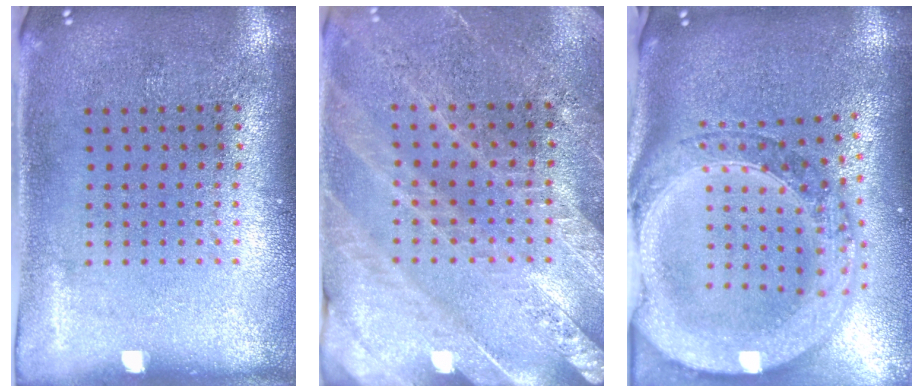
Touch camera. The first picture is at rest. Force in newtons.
{"total": 2.7, "press": 2.7, "slide": 0.5}
{"total": 3.8, "press": 3.0, "slide": 2.4}